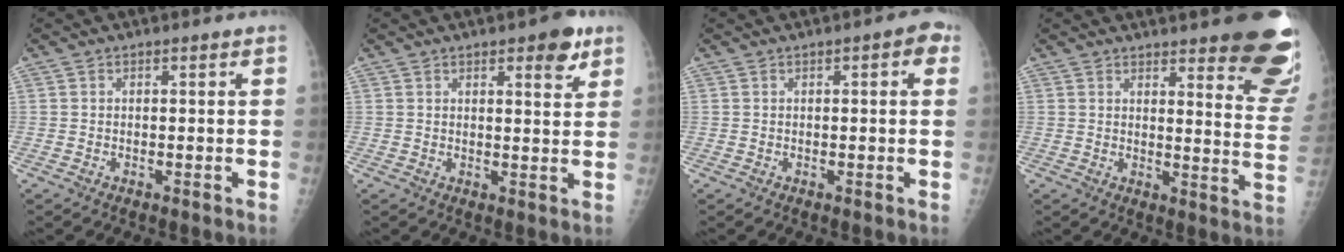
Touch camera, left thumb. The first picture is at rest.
{"total": 5.3, "force": [3.2, 2.0, 3.8], "torque": [-0.030, -0.015, 0.036]}
{"total": 3.5, "force": [1.1, 1.2, 3.1], "torque": [-0.034, 0.006, 0.008]}
{"total": 18.6, "force": [13.1, 4.3, 12.5], "torque": [-0.123, -0.082, 0.145]}